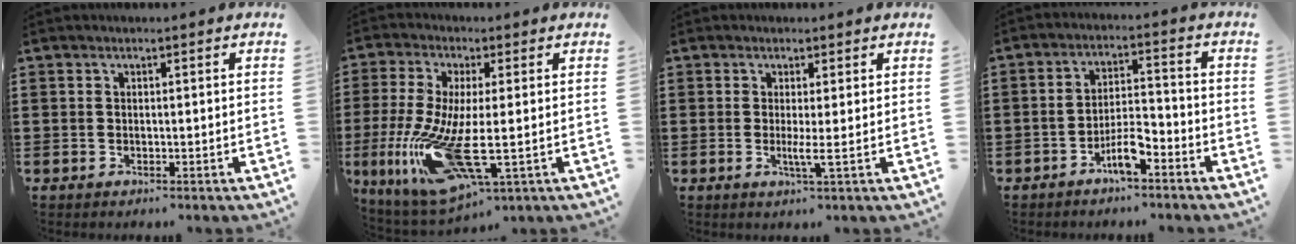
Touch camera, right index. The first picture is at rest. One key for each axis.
{"total": 14.7, "fx": -3.7, "fy": 4.2, "fz": 13.6, "tx": -0.283, "ty": -0.027, "tz": -0.060}
{"total": 2.5, "fx": -0.2, "fy": -0.2, "fz": 2.4, "tx": -0.044, "ty": -0.008, "tz": -0.005}
{"total": 5.4, "fx": -3.5, "fy": 1.4, "fz": 3.7, "tx": -0.075, "ty": 0.007, "tz": -0.068}